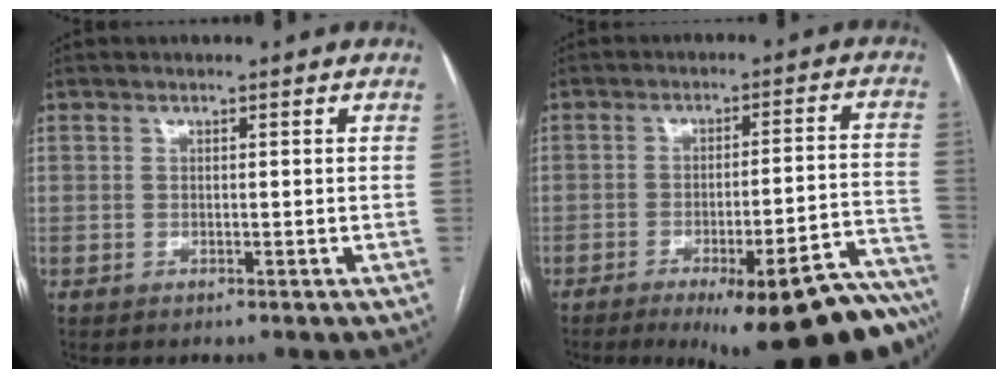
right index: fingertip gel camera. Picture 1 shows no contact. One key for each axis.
{"total": 22.7, "fx": -18.4, "fy": 1.2, "fz": 13.2, "tx": -0.084, "ty": 0.001, "tz": -0.241}